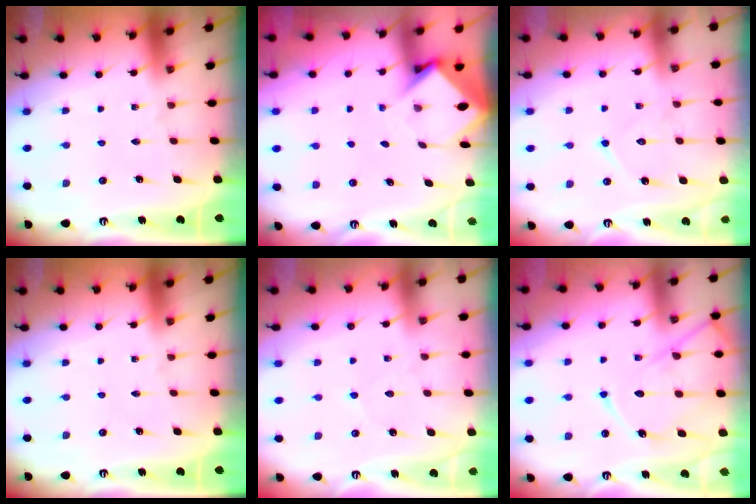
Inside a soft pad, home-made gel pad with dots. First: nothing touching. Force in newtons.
{"total": 3.9, "press": 3.9, "slide": 0.3}
{"total": 8.8, "press": 8.8, "slide": 0.8}
{"total": 0.0}
{"total": 2.3, "press": 2.3, "slide": 0.3}
{"total": 13.5, "press": 13.5, "slide": 1.1}